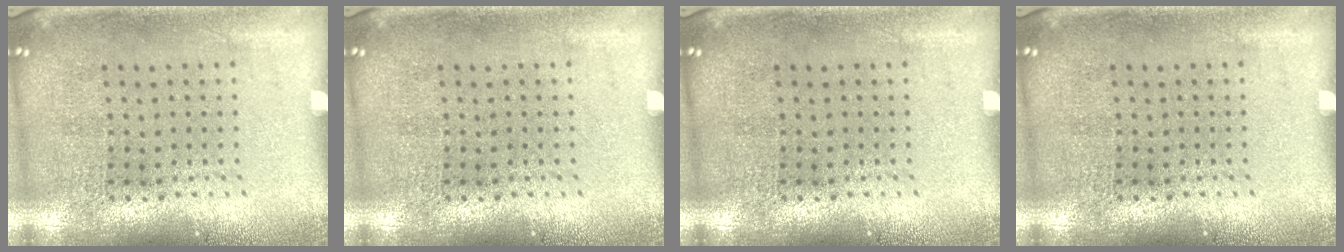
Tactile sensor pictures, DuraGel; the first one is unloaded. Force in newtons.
{"total": 0.0}
{"total": 0.0}
{"total": 0.0}